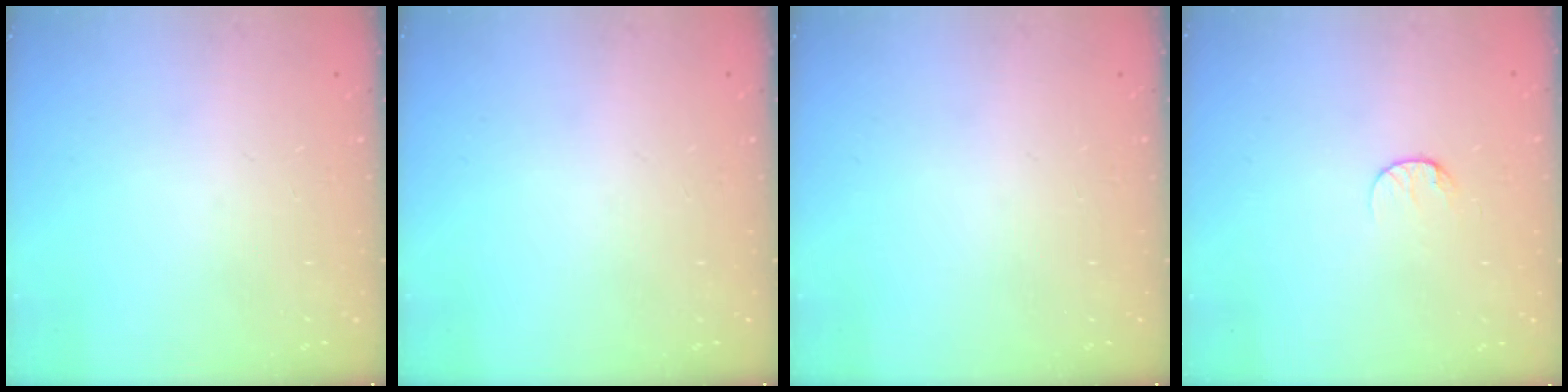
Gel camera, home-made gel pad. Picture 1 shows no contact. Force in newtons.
{"total": 0.0}
{"total": 0.0}
{"total": 7.6, "press": 7.6, "slide": 0.7}